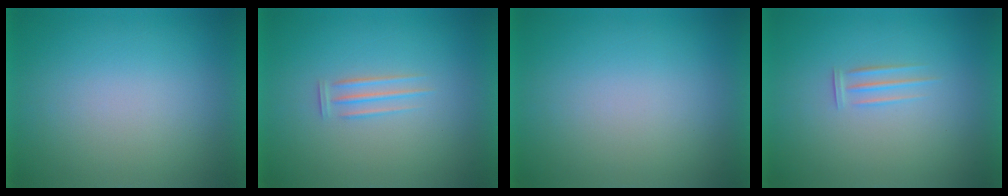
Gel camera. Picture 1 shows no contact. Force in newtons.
{"total": 1.6}
{"total": 0.0}
{"total": 1.6}